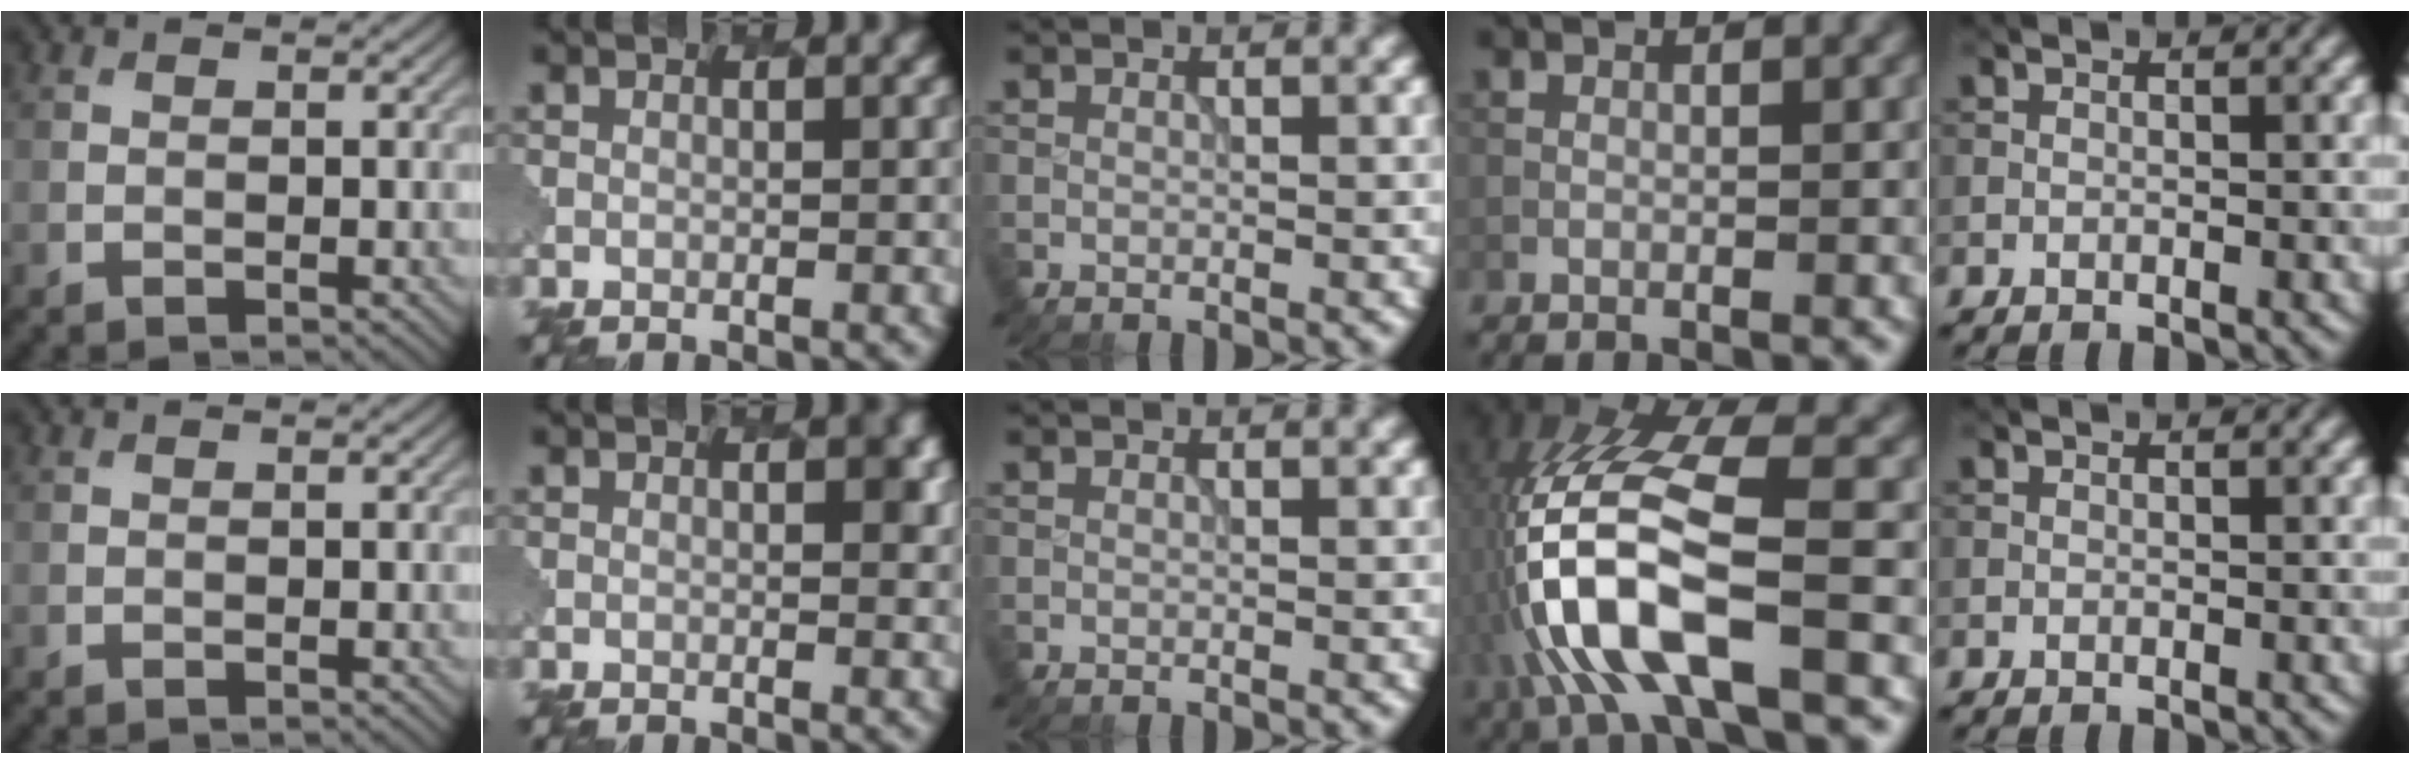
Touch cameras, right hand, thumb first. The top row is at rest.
{"index": {"total": 1.9, "force": [0.5, 0.9, 1.6], "torque": [-0.017, 0.000, 0.001]}, "ring": {"total": 12.5, "force": [-3.5, 4.9, 11.0], "torque": [-0.244, 0.004, -0.060]}}